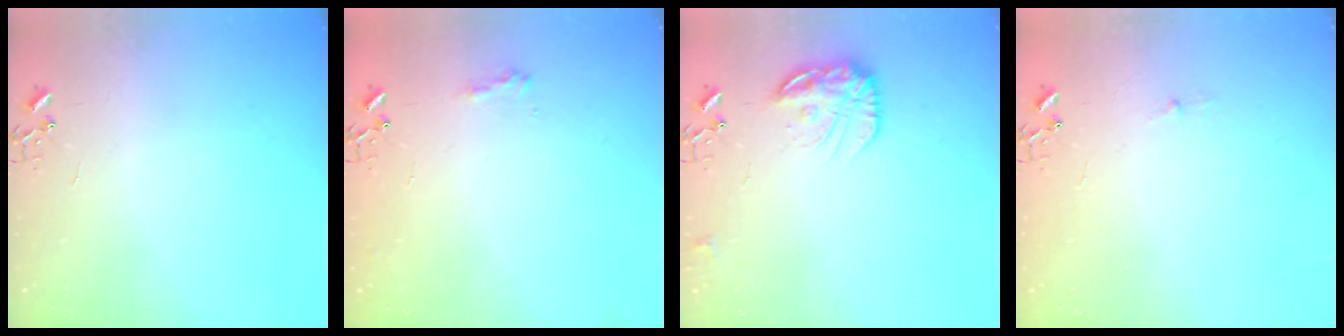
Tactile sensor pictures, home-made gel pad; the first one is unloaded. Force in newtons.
{"total": 7.8, "press": 7.8, "slide": 0.3}
{"total": 14.8, "press": 14.8, "slide": 0.8}
{"total": 2.6, "press": 2.5, "slide": 0.4}